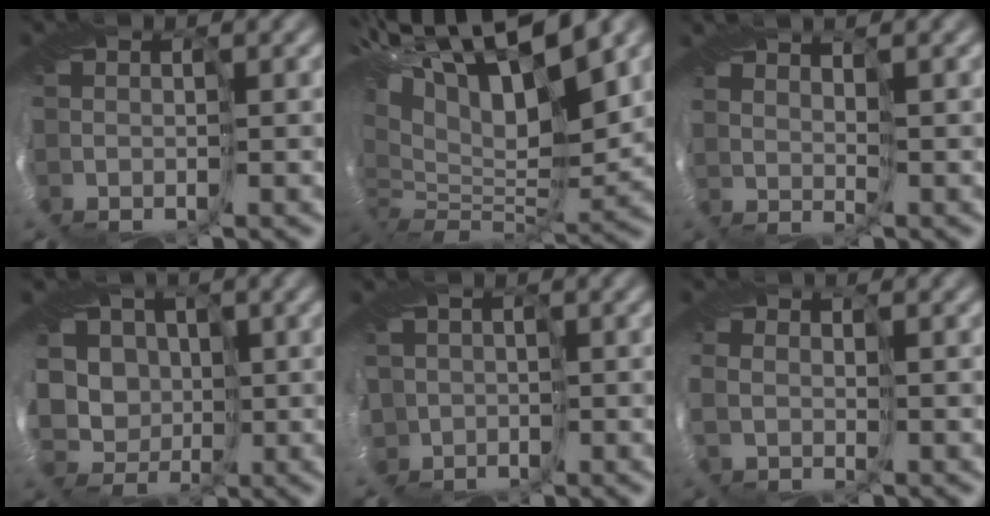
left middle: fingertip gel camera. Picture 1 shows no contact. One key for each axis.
{"total": 12.5, "fx": 6.7, "fy": 5.2, "fz": 9.2, "tx": -0.185, "ty": 0.025, "tz": 0.115}
{"total": 2.8, "fx": 2.4, "fy": -1.2, "fz": -0.8, "tx": 0.008, "ty": 0.003, "tz": 0.039}
{"total": 5.7, "fx": 3.1, "fy": 4.7, "fz": 0.8, "tx": -0.031, "ty": 0.015, "tz": 0.048}
{"total": 4.2, "fx": 0.0, "fy": 4.0, "fz": 1.2, "tx": -0.028, "ty": 0.000, "tz": -0.014}
{"total": 1.7, "fx": 1.4, "fy": -0.4, "fz": -1.0, "tx": 0.009, "ty": 0.007, "tz": 0.025}